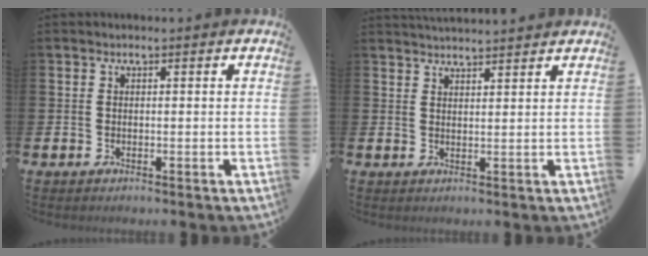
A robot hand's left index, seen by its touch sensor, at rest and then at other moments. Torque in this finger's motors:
{"motor_torque": [-0.32, -1.13, 0.40, 0.10]}